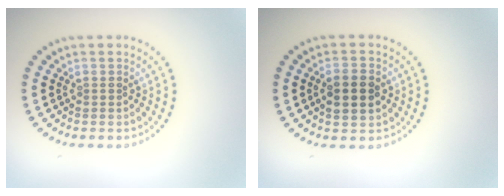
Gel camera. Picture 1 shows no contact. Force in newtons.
{"total": 3.1, "press": 3.1, "slide": 0.2}